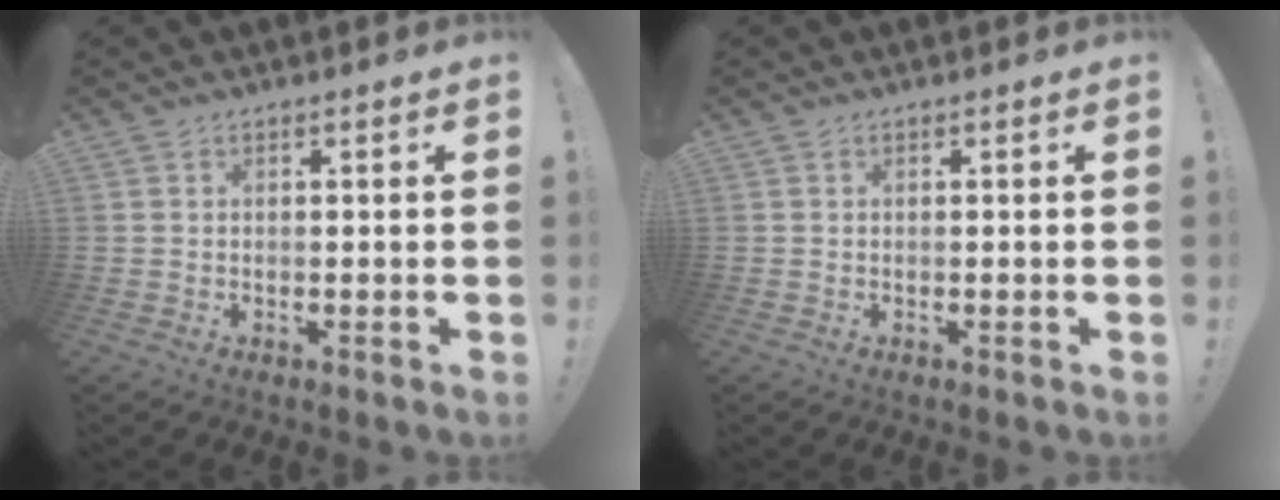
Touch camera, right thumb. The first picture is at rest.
{"total": 0.0}